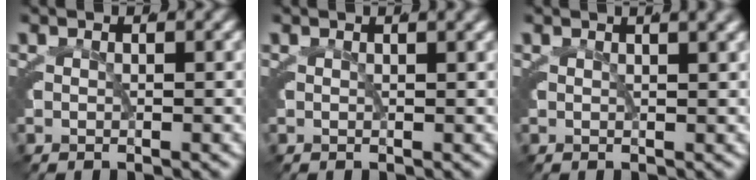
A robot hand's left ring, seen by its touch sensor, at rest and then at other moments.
{"total": 1.1, "force": [0.8, 0.1, 0.7], "torque": [-0.005, 0.005, 0.009]}
{"total": 2.4, "force": [1.6, 0.6, 1.6], "torque": [-0.013, 0.010, 0.020]}